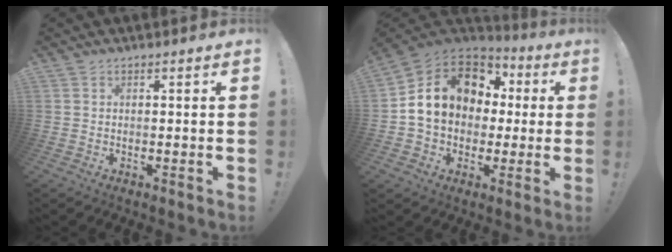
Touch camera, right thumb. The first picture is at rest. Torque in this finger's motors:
{"motor_torque": [2.52, 2.49, 0.85, -0.09, 0.17]}